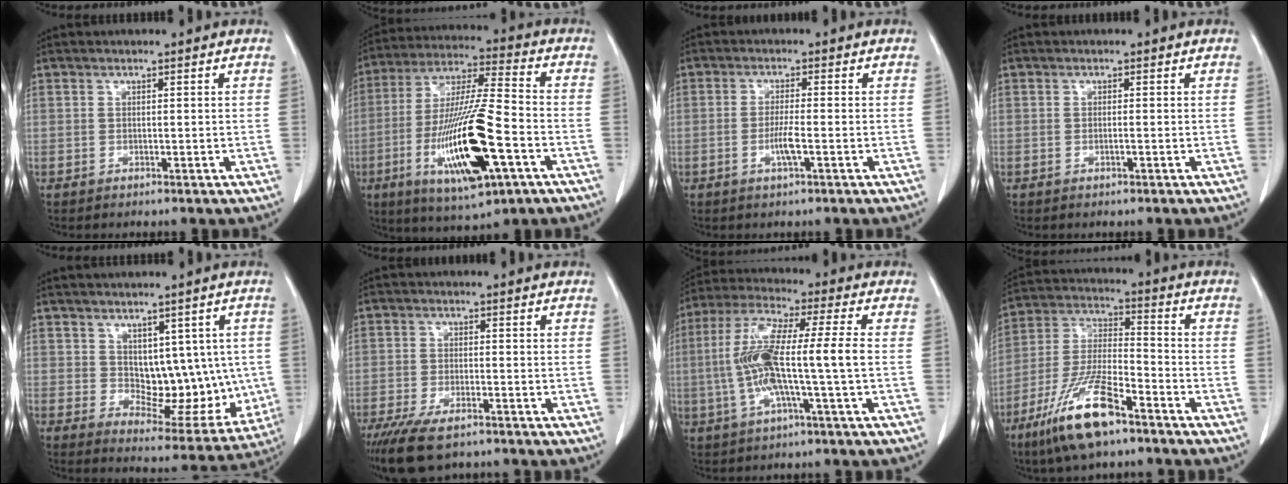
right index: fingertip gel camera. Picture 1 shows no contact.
{"total": 20.1, "force": [-6.6, 3.2, 18.7], "torque": [-0.390, -0.026, -0.111]}
{"total": 3.4, "force": [-1.1, 0.1, 3.2], "torque": [-0.066, -0.005, -0.022]}
{"total": 0.6, "force": [-0.2, 0.0, 0.5], "torque": [-0.012, 0.000, -0.002]}
{"total": 11.0, "force": [1.3, 6.6, 8.8], "torque": [-0.092, 0.005, 0.041]}
{"total": 9.1, "force": [-6.8, 2.7, 5.3], "torque": [-0.092, -0.017, -0.112]}
{"total": 12.3, "force": [-1.4, 0.6, 12.2], "torque": [-0.254, 0.017, -0.033]}
{"total": 14.4, "force": [-9.2, 3.3, 10.6], "torque": [-0.225, -0.021, -0.171]}